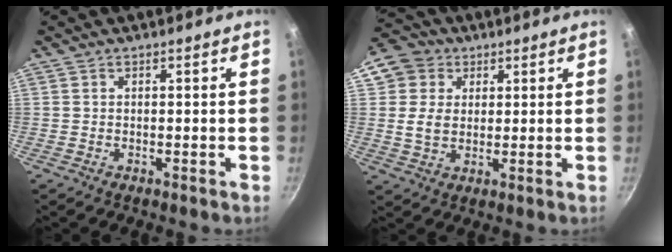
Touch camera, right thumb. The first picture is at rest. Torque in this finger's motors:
{"motor_torque": [-0.93, 1.02, 0.12, -0.10, 0.26]}